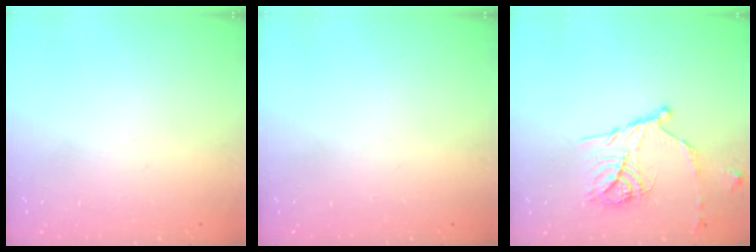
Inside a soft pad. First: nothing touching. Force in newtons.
{"total": 0.0}
{"total": 15.4, "press": 15.3, "slide": 1.5}